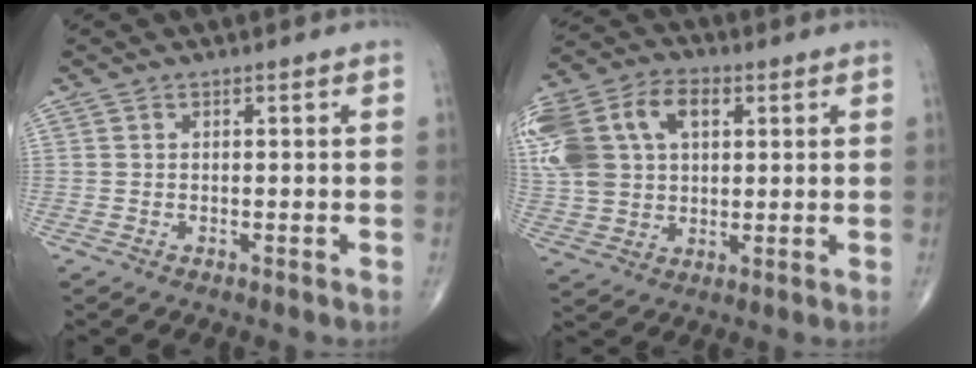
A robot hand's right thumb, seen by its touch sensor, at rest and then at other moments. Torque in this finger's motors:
{"motor_torque": [2.11, 2.21, 1.55, 0.38, 0.18]}